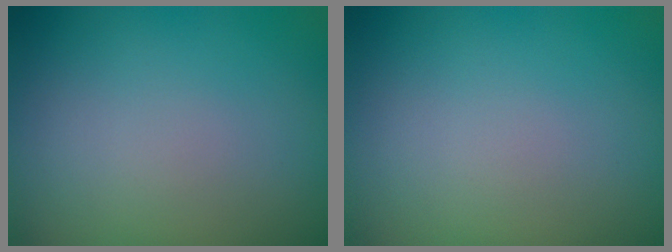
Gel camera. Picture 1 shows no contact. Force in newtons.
{"total": 0.0}